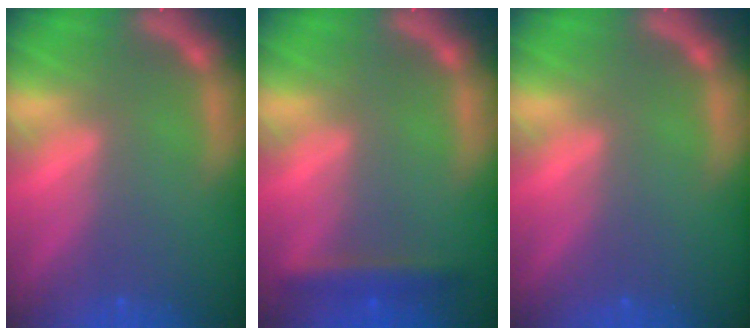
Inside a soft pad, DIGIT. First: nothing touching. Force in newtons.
{"total": 2.4}
{"total": 0.0}